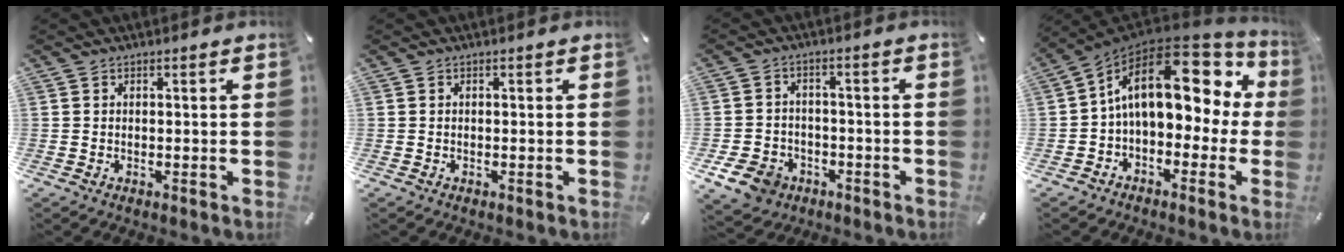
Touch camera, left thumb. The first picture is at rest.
{"total": 0.0}
{"total": 7.6, "force": [-4.0, 5.9, 2.7], "torque": [-0.064, 0.024, -0.076]}
{"total": 17.9, "force": [4.7, 10.3, 13.9], "torque": [-0.227, -0.018, 0.081]}